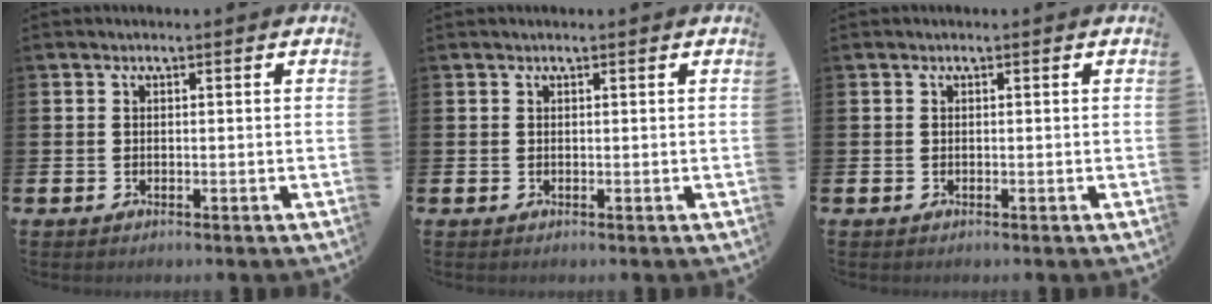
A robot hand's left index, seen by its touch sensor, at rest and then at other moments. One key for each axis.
{"total": 0.0}
{"total": 0.0}